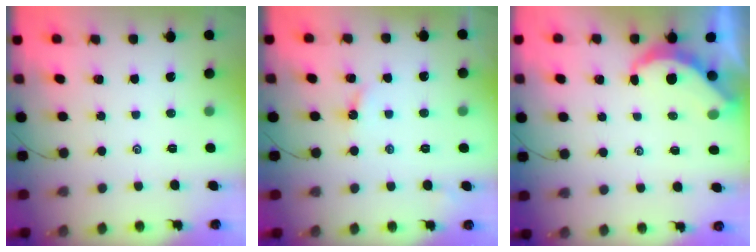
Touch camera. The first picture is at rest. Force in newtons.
{"total": 2.6, "press": 2.6, "slide": 0.3}
{"total": 4.9, "press": 4.9, "slide": 0.3}